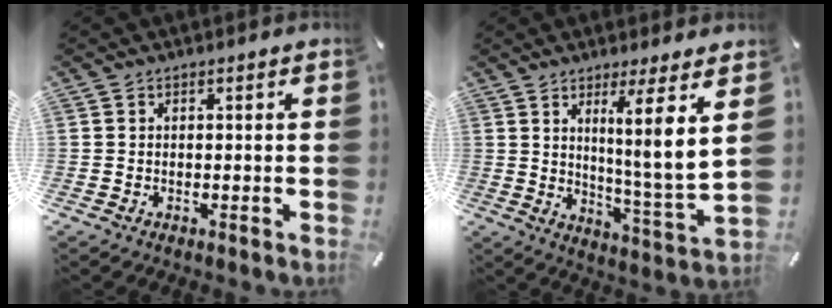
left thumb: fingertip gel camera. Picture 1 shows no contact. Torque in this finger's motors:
{"motor_torque": [0.42, 0.67, 1.33, -0.76, 0.12]}